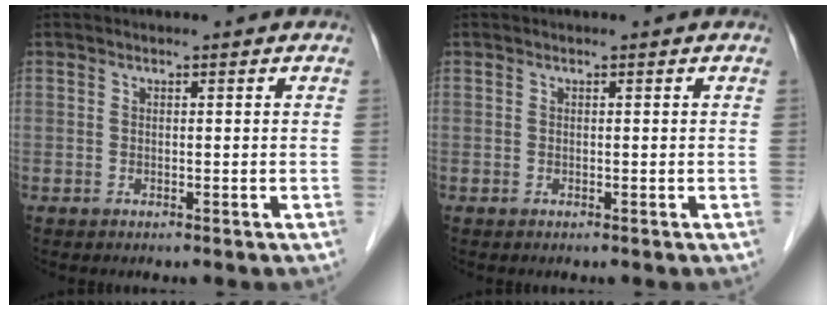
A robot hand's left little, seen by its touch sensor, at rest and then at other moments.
{"total": 0.0}